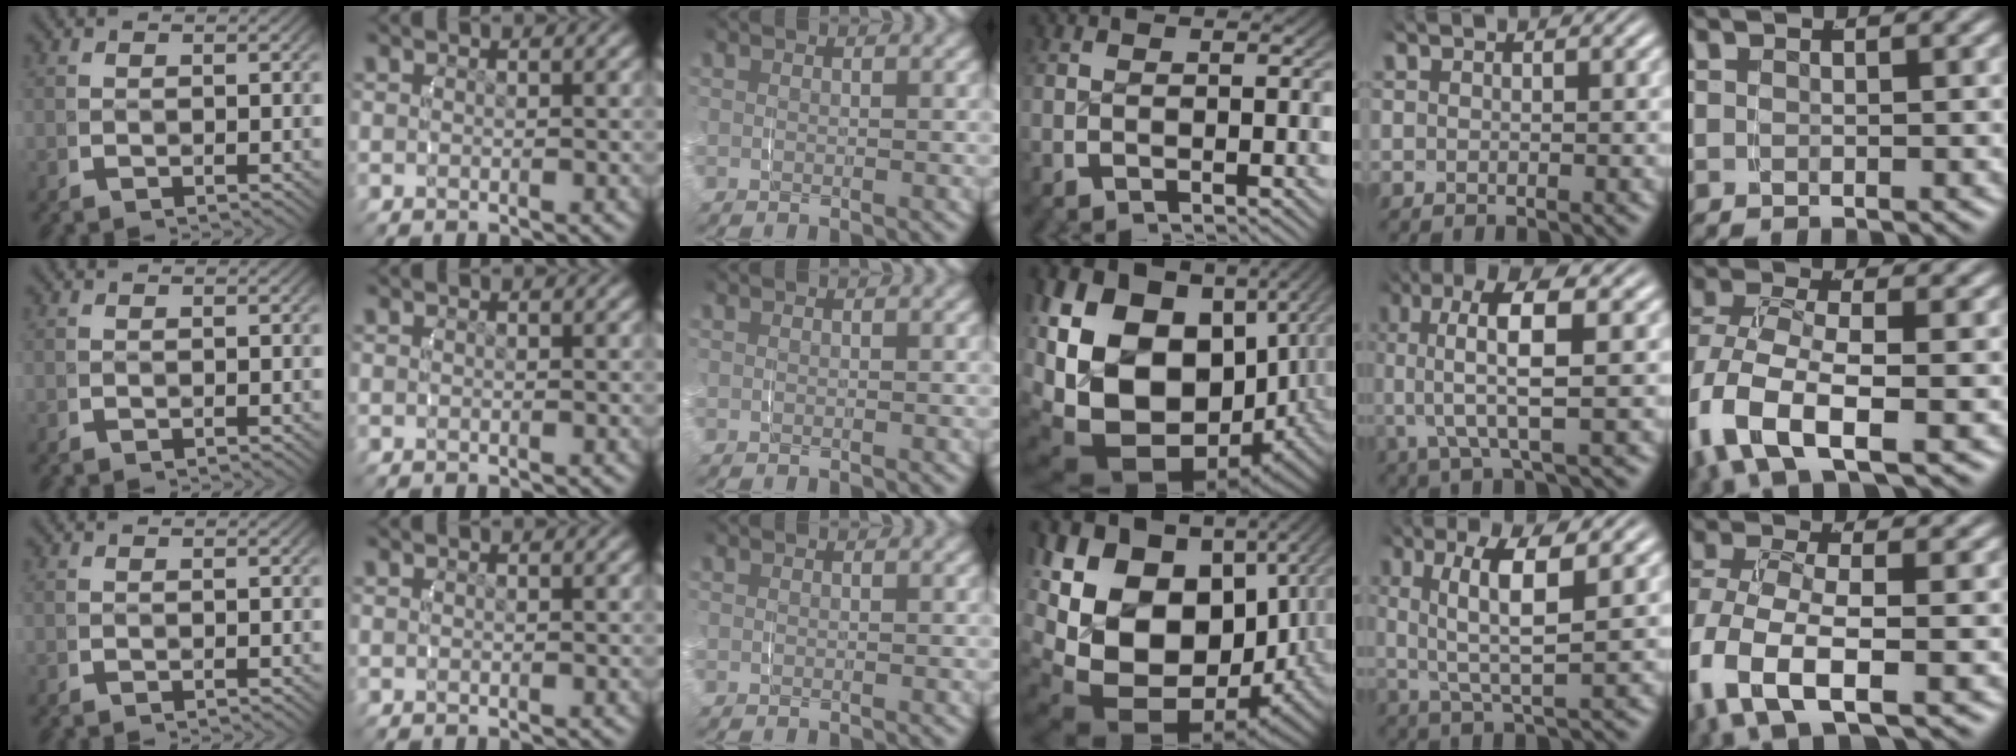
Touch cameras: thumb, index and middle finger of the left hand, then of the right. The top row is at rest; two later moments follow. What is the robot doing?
{"motion": "grasp_and_lifting", "object": "towel"}